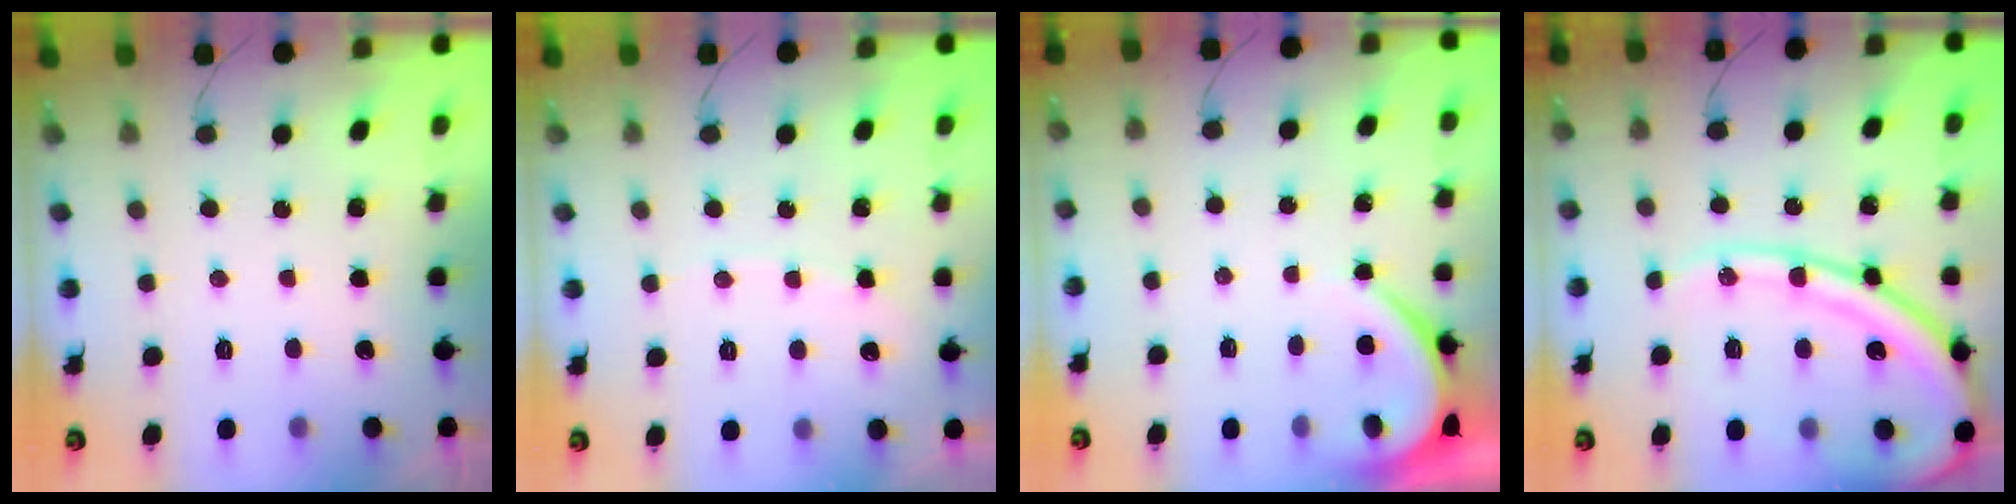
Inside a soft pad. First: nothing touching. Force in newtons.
{"total": 3.4, "press": 3.4, "slide": 0.5}
{"total": 3.9, "press": 3.9, "slide": 0.6}
{"total": 17.8, "press": 17.7, "slide": 2.3}